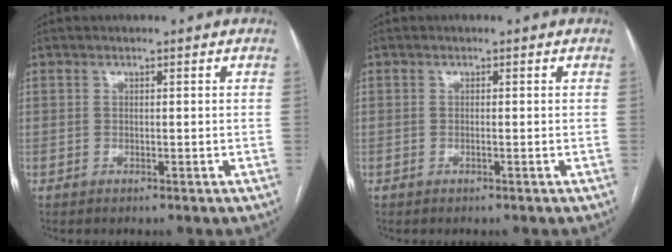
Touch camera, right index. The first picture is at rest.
{"total": 0.0}